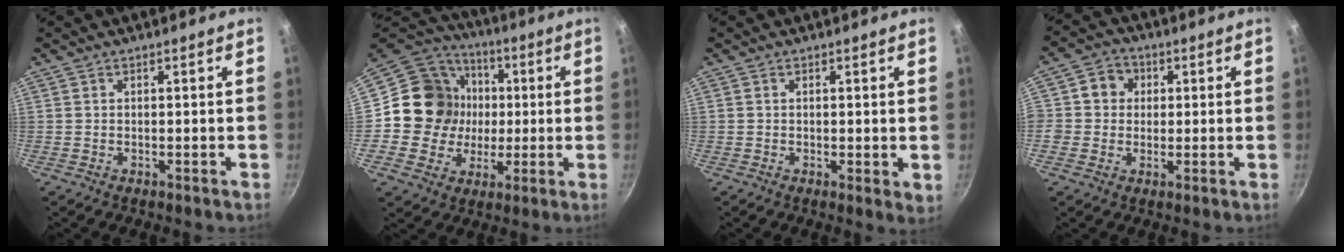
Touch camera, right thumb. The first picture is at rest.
{"total": 16.3, "force": [0.6, 15.2, 6.0], "torque": [-0.078, 0.024, 0.004]}
{"total": 2.8, "force": [0.3, 1.0, 2.6], "torque": [-0.029, -0.007, 0.002]}
{"total": 6.0, "force": [0.9, 5.6, 2.0], "torque": [0.004, 0.006, 0.001]}